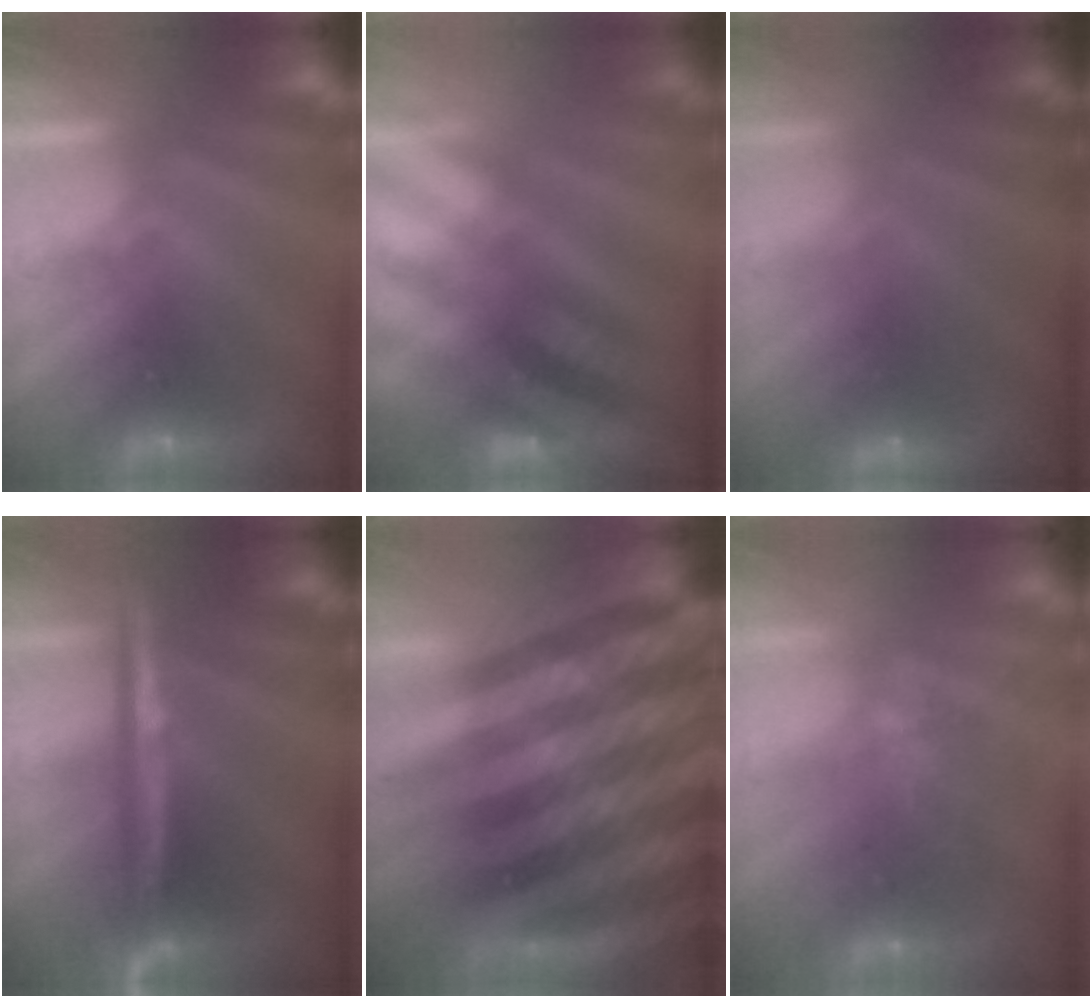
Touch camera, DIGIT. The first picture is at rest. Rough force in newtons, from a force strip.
{"total": 2.9}
{"total": 2.3}
{"total": 2.9}
{"total": 6.4}
{"total": 2.8}